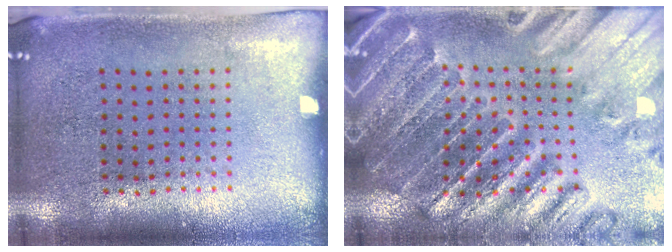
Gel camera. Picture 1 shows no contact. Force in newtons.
{"total": 2.8, "press": 2.8, "slide": 0.4}